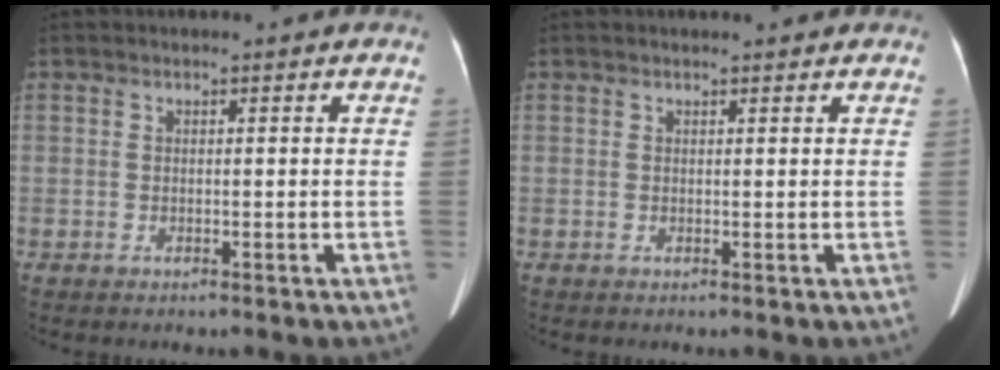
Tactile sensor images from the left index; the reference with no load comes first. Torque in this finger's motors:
{"motor_torque": [-0.14, -0.12, -0.23, -0.03]}